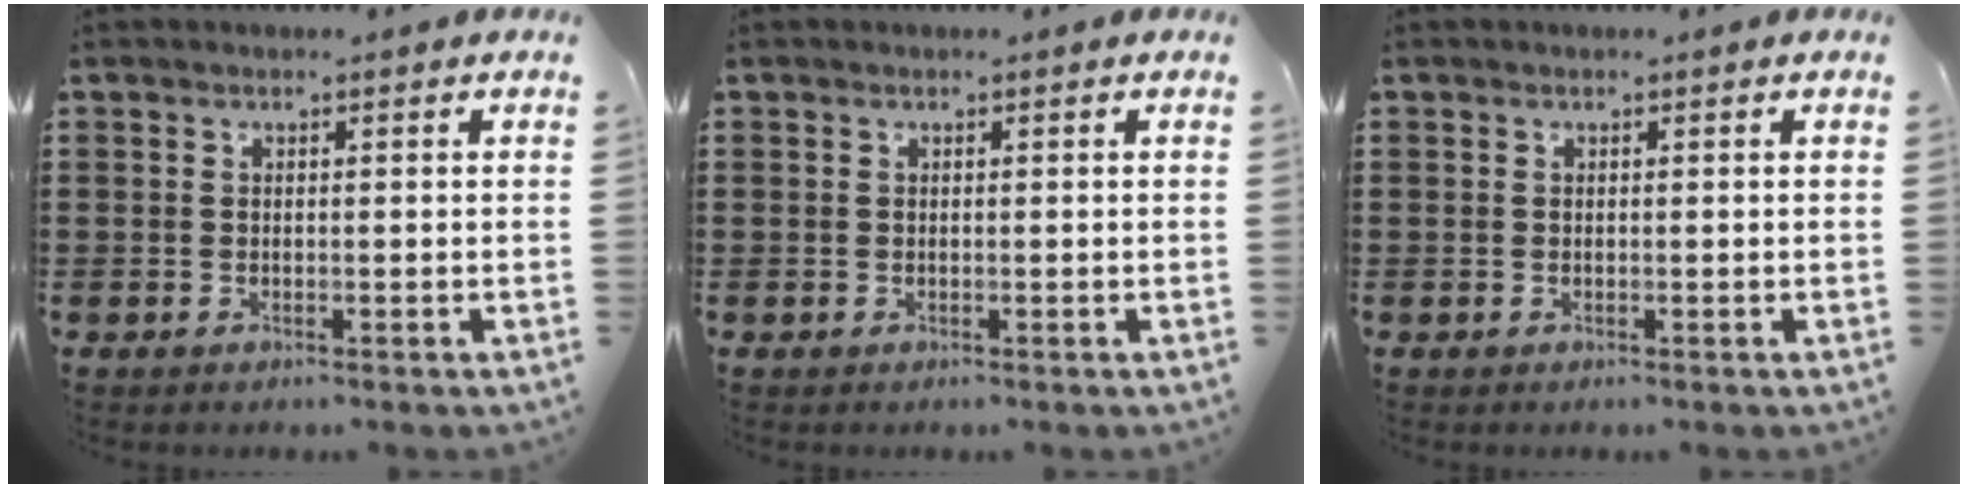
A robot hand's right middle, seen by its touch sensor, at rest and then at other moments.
{"total": 0.0}
{"total": 0.0}